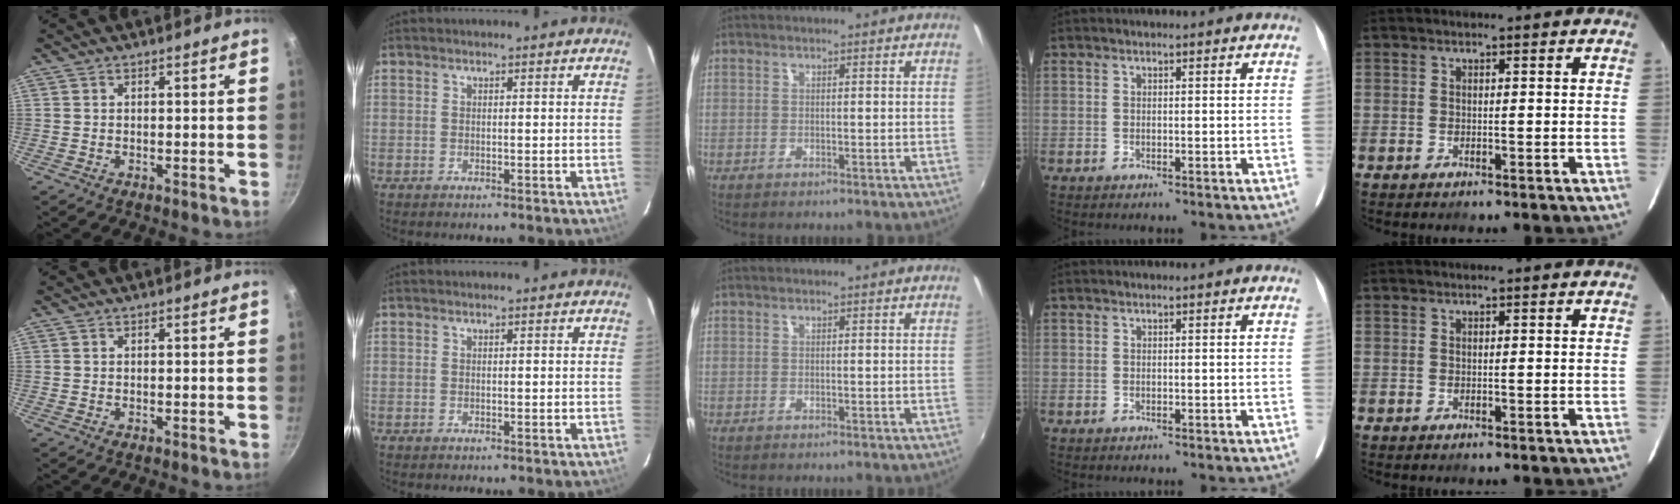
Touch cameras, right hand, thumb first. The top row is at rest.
{}